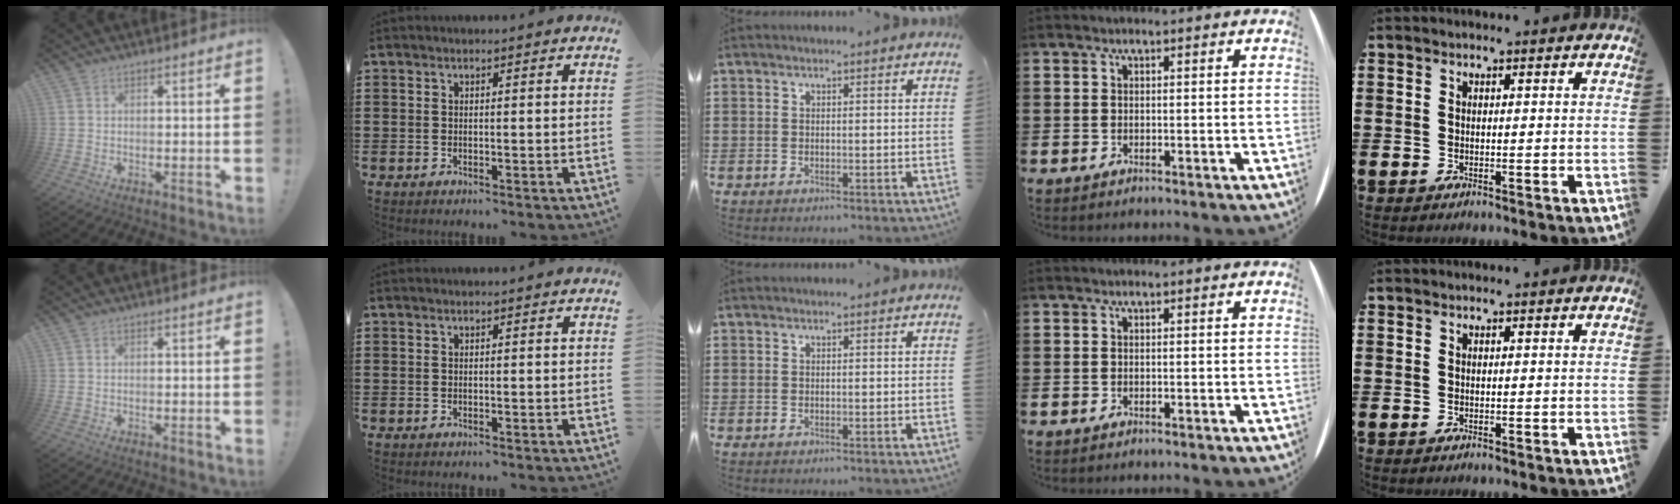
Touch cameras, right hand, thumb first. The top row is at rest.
{}